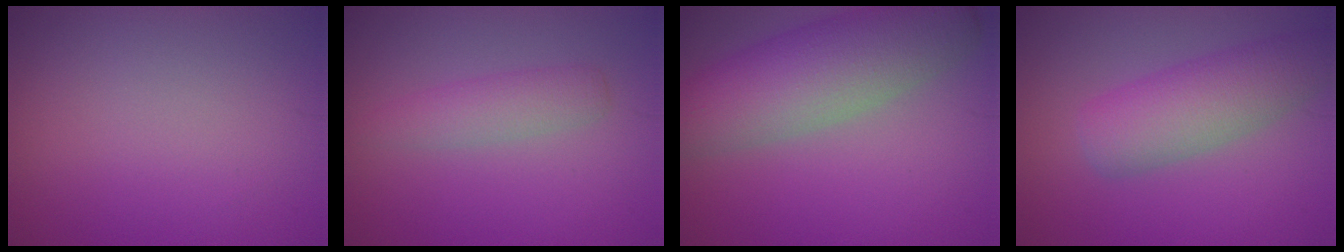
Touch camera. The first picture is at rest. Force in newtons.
{"total": 2.3, "press": 2.3, "slide": 0.0}
{"total": 8.2, "press": 8.2, "slide": 0.6}
{"total": 5.3, "press": 5.3, "slide": 0.4}